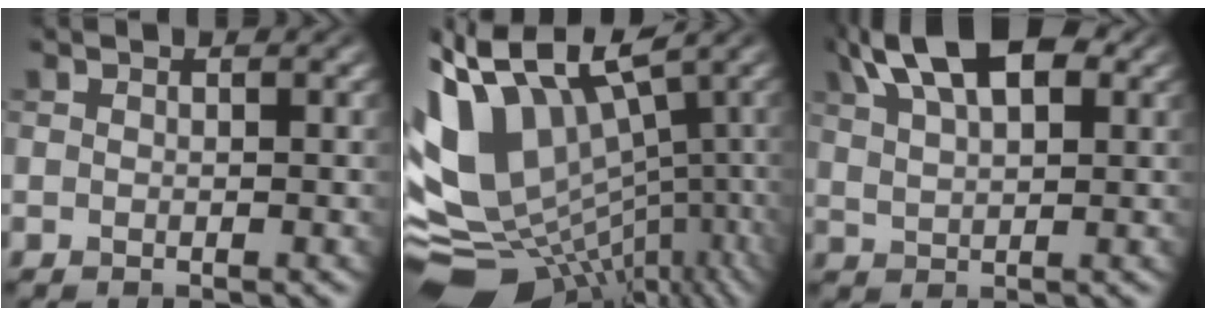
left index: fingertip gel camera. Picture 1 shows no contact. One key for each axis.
{"total": 14.3, "fx": -3.2, "fy": 8.6, "fz": 10.9, "tx": -0.218, "ty": 0.003, "tz": -0.027}
{"total": 9.8, "fx": 5.4, "fy": 4.5, "fz": 6.8, "tx": -0.117, "ty": 0.030, "tz": 0.079}